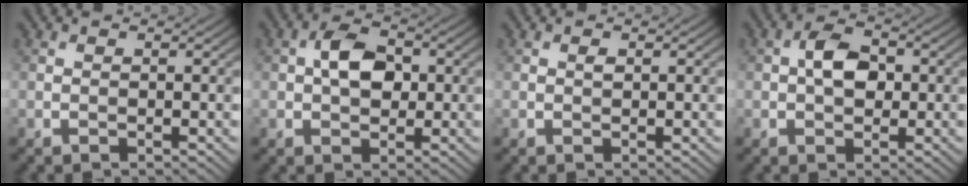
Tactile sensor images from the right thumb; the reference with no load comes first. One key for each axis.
{"total": 5.2, "fx": 0.5, "fy": 3.3, "fz": 4.0, "tx": -0.075, "ty": 0.007, "tz": 0.002}
{"total": 0.6, "fx": 0.2, "fy": 0.3, "fz": 0.5, "tx": -0.011, "ty": 0.001, "tz": 0.003}
{"total": 4.5, "fx": 0.2, "fy": 2.9, "fz": 3.5, "tx": -0.067, "ty": 0.008, "tz": -0.004}